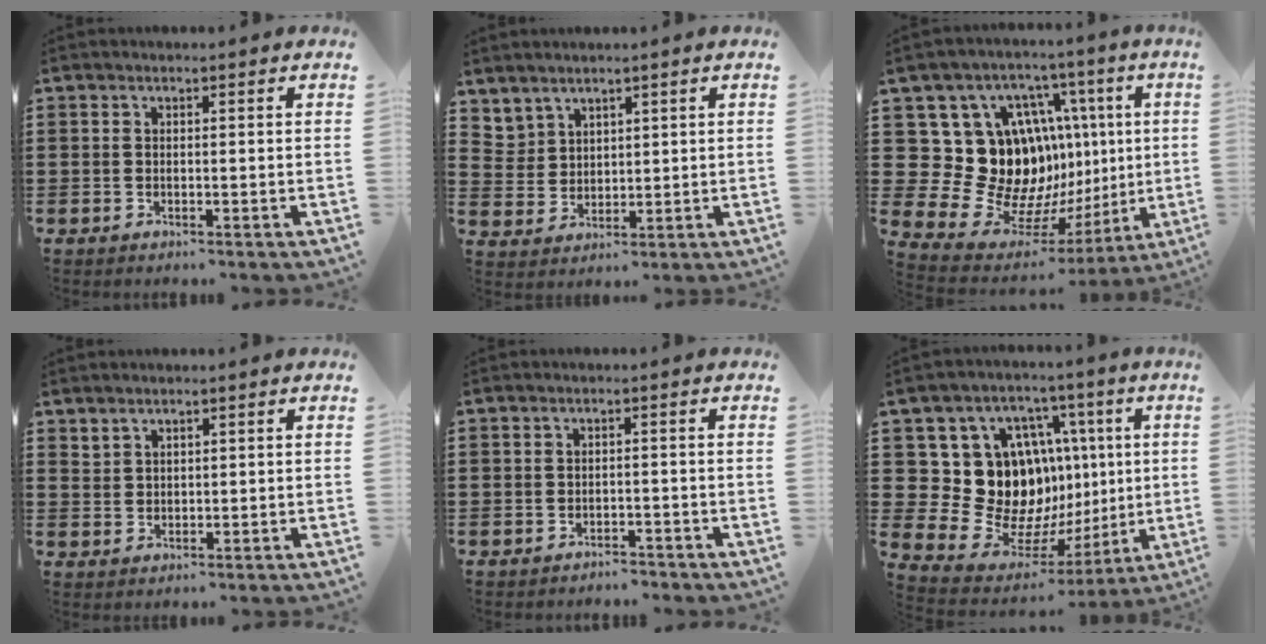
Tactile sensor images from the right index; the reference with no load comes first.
{"total": 3.6, "force": [2.9, 2.0, 0.0], "torque": [-0.015, -0.001, 0.059]}
{"total": 18.0, "force": [2.8, 15.2, 9.3], "torque": [-0.204, -0.057, 0.073]}
{"total": 1.8, "force": [1.6, 0.7, 0.2], "torque": [-0.006, 0.000, 0.032]}
{"total": 1.7, "force": [-1.7, 0.3, 0.0], "torque": [-0.006, 0.002, -0.038]}
{"total": 15.9, "force": [2.5, 13.7, 7.6], "torque": [-0.163, -0.045, 0.061]}